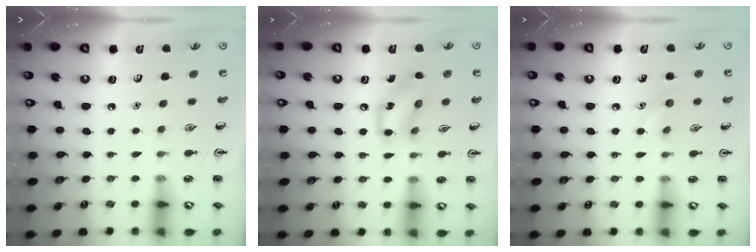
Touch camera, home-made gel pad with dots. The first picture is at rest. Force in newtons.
{"total": 11.5, "press": 11.3, "slide": 1.6}
{"total": 5.8, "press": 5.5, "slide": 1.7}